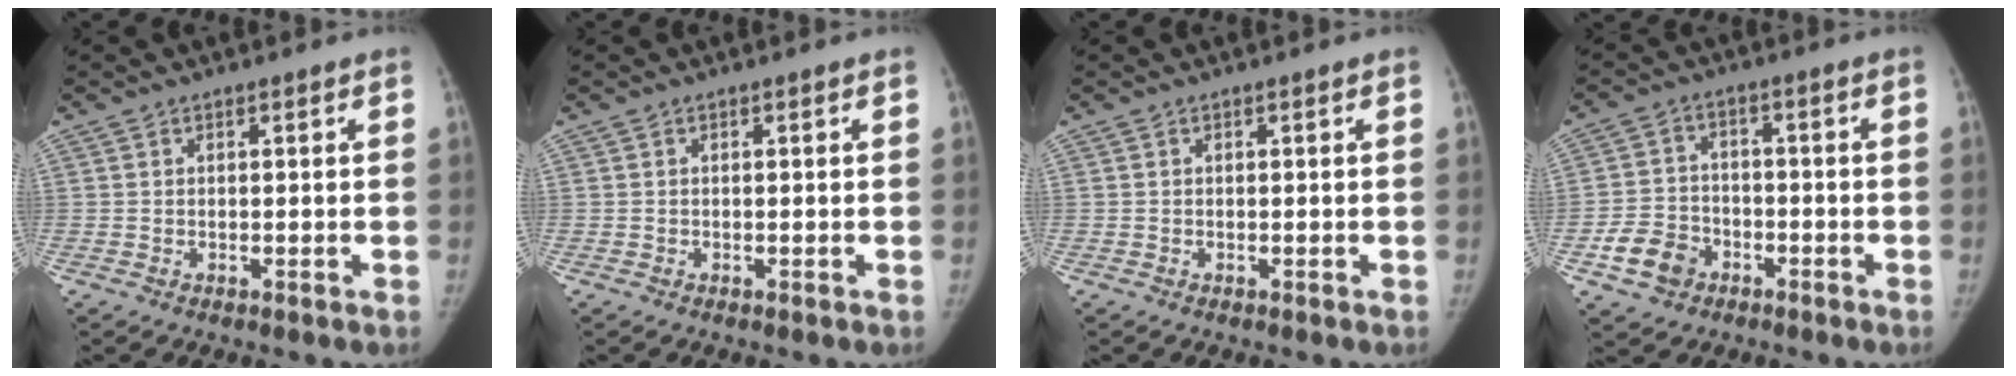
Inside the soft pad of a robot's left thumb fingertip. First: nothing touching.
{"total": 0.0}
{"total": 0.0}
{"total": 7.6, "force": [-3.7, 5.9, 3.0], "torque": [-0.041, 0.024, -0.065]}